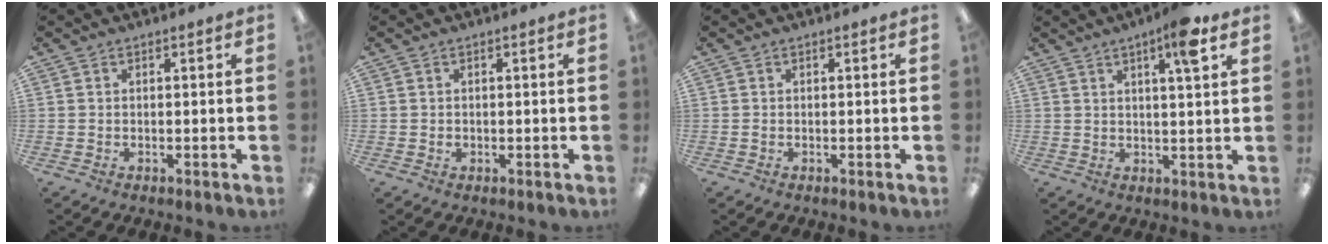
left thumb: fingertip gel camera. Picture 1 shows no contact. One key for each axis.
{"total": 0.8, "fx": 0.0, "fy": 0.6, "fz": 0.4, "tx": -0.008, "ty": 0.004, "tz": -0.002}
{"total": 0.6, "fx": -0.1, "fy": 0.3, "fz": 0.5, "tx": -0.009, "ty": 0.002, "tz": -0.003}
{"total": 7.9, "fx": 4.7, "fy": 1.1, "fz": 6.2, "tx": -0.093, "ty": -0.014, "tz": 0.070}